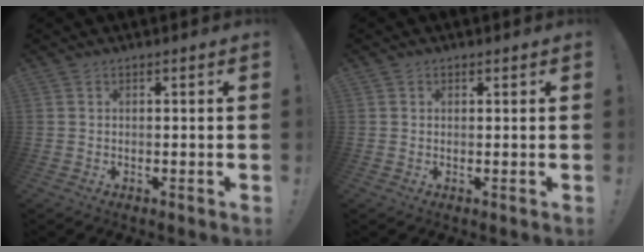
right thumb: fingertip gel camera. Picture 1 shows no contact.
{"total": 0.9, "force": [0.6, 0.7, 0.1], "torque": [0.004, -0.001, 0.010]}